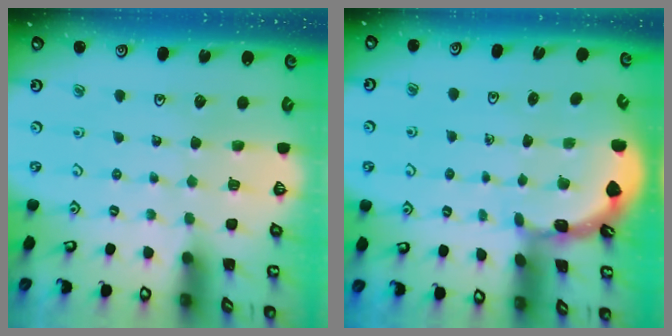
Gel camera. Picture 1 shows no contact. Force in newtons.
{"total": 1.6, "press": 1.6, "slide": 0.1}